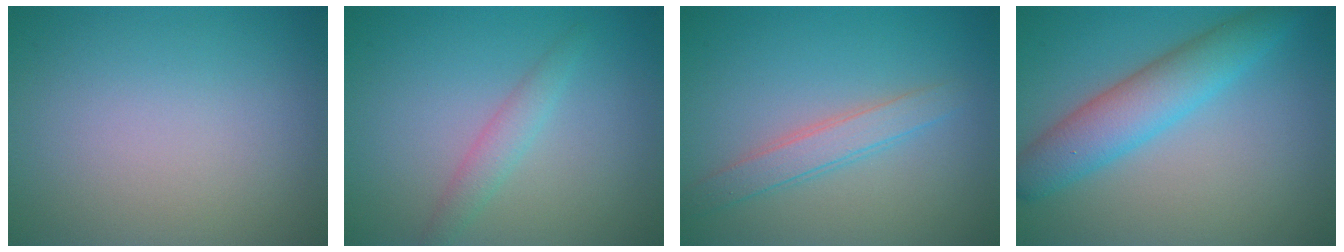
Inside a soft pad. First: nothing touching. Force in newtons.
{"total": 1.9, "press": 1.9, "slide": 0.0}
{"total": 2.4, "press": 2.4, "slide": 0.0}
{"total": 5.2, "press": 5.2, "slide": 0.1}